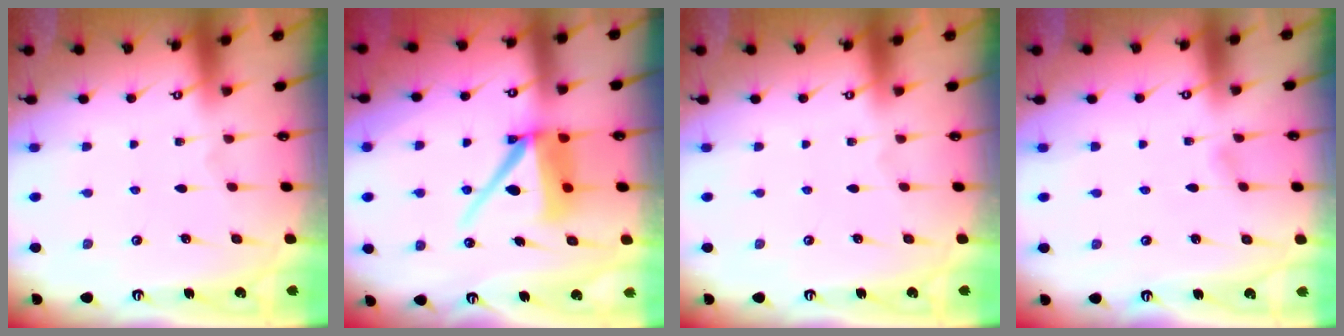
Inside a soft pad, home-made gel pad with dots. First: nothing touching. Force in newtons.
{"total": 11.1, "press": 11.0, "slide": 1.3}
{"total": 0.0}
{"total": 2.8, "press": 2.8, "slide": 0.3}